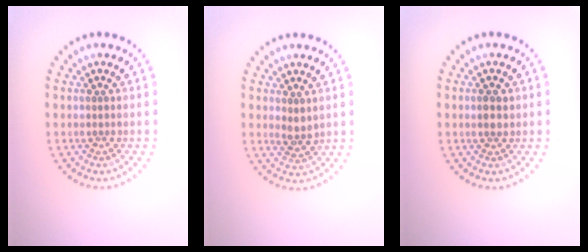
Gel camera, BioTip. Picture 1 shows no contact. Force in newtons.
{"total": 1.6, "press": 1.4, "slide": 0.7}
{"total": 1.5, "press": 1.4, "slide": 0.4}